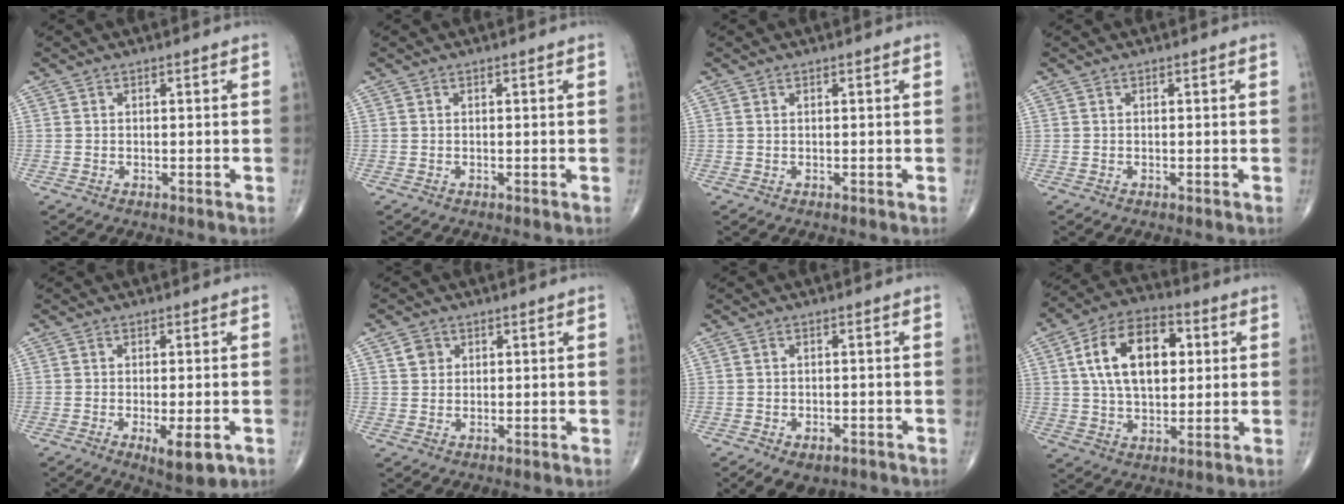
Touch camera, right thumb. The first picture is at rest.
{"total": 0.0}
{"total": 0.0}
{"total": 0.0}
{"total": 6.6, "force": [-2.5, 2.1, 5.8], "torque": [-0.080, -0.011, -0.031]}
{"total": 2.8, "force": [1.2, 2.4, 0.9], "torque": [-0.005, -0.004, 0.019]}
{"total": 6.0, "force": [-3.6, 3.5, 3.2], "torque": [-0.037, 0.011, -0.049]}
{"total": 16.8, "force": [3.8, 10.0, 12.9], "torque": [-0.199, 0.009, 0.063]}